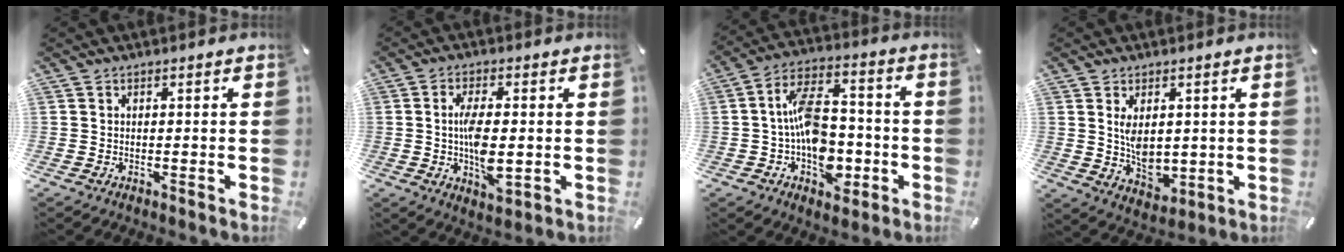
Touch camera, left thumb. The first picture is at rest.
{"total": 9.0, "force": [-0.2, 3.9, 8.1], "torque": [-0.161, -0.006, -0.005]}
{"total": 14.3, "force": [-3.2, 9.2, 10.5], "torque": [-0.191, 0.019, -0.055]}
{"total": 7.0, "force": [1.8, 4.6, 4.9], "torque": [-0.087, -0.012, 0.032]}